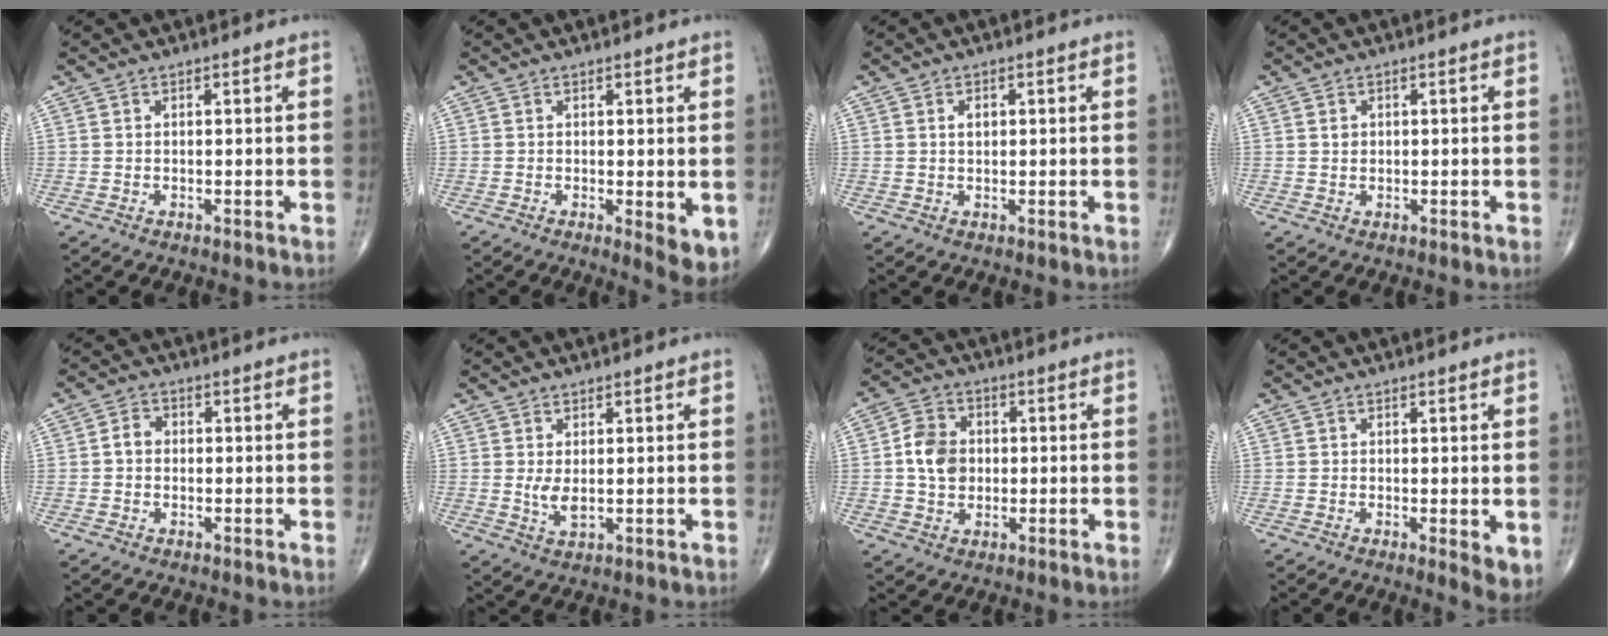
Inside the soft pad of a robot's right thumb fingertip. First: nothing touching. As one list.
[{"total": 5.0, "force": [-0.6, 1.5, 4.8], "torque": [-0.053, -0.014, -0.006]}, {"total": 1.7, "force": [0.5, 1.1, 1.2], "torque": [-0.014, 0.000, 0.007]}, {"total": 1.3, "force": [0.3, 1.1, 0.6], "torque": [-0.004, 0.000, 0.007]}, {"total": 2.9, "force": [-0.1, 2.4, 1.6], "torque": [-0.020, 0.012, -0.007]}, {"total": 3.0, "force": [0.4, 1.2, 2.7], "torque": [-0.045, -0.011, 0.014]}, {"total": 7.5, "force": [0.2, 6.0, 4.5], "torque": [-0.065, 0.010, -0.003]}, {"total": 4.0, "force": [-0.2, 1.1, 3.8], "torque": [-0.043, -0.013, -0.002]}]